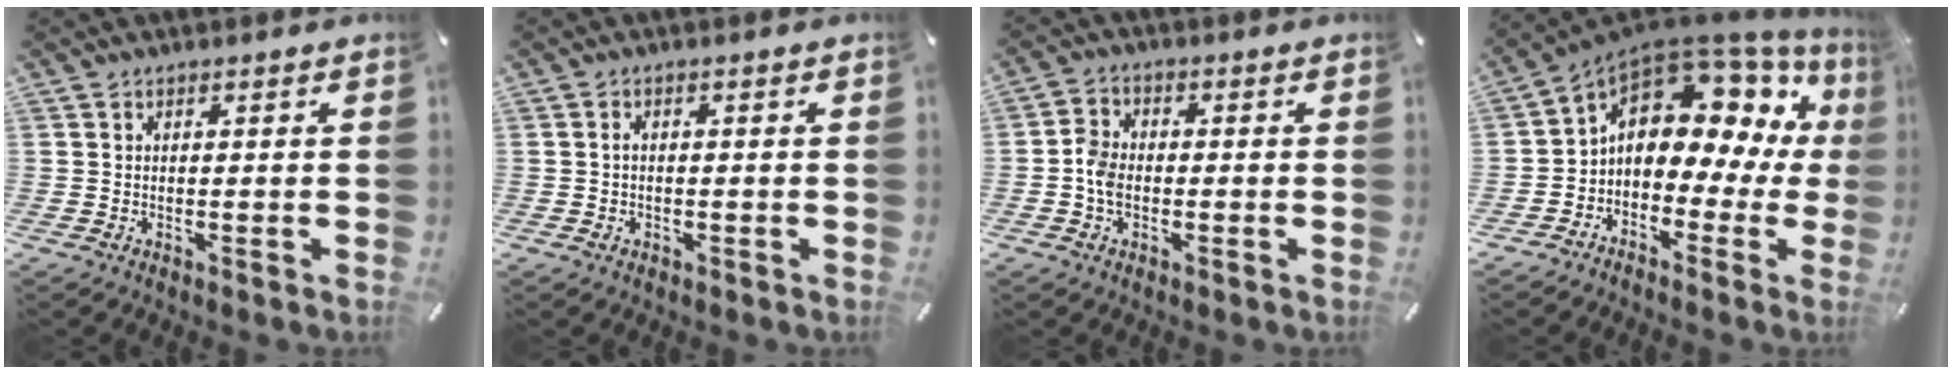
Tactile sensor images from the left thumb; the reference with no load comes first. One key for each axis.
{"total": 1.4, "fx": -0.3, "fy": 1.0, "fz": 0.9, "tx": -0.019, "ty": 0.004, "tz": -0.008}
{"total": 4.5, "fx": -1.1, "fy": 3.3, "fz": 2.8, "tx": -0.054, "ty": 0.010, "tz": -0.020}
{"total": 12.4, "fx": 4.5, "fy": 8.5, "fz": 7.9, "tx": -0.124, "ty": -0.044, "tz": 0.069}